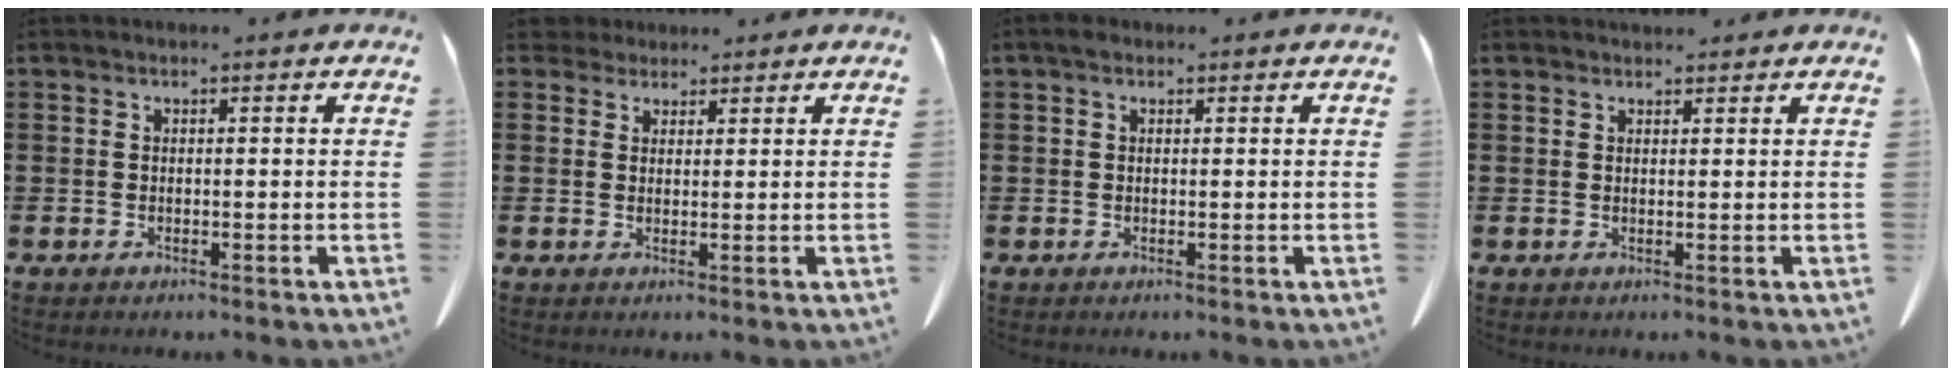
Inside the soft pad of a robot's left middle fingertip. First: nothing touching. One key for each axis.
{"total": 2.7, "fx": 2.4, "fy": 1.2, "fz": 0.4, "tx": -0.008, "ty": 0.003, "tz": 0.044}
{"total": 1.1, "fx": 0.2, "fy": 0.8, "fz": 0.8, "tx": -0.017, "ty": 0.005, "tz": 0.003}
{"total": 1.1, "fx": 1.0, "fy": 0.4, "fz": 0.1, "tx": -0.004, "ty": 0.002, "tz": 0.019}